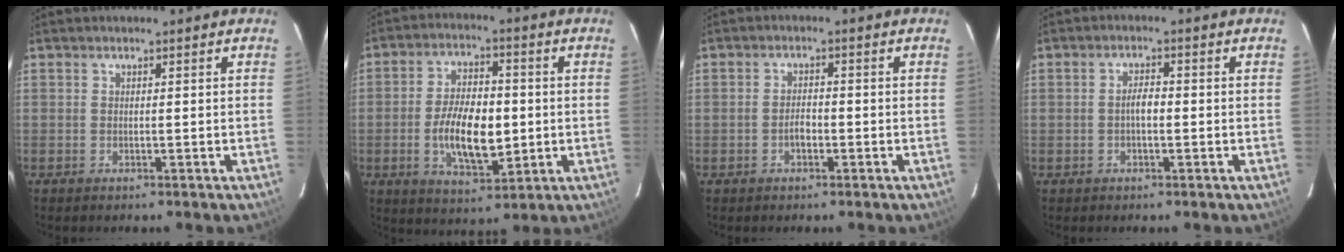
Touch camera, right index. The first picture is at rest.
{"total": 11.4, "force": [-1.6, 5.3, 10.0], "torque": [-0.191, -0.002, -0.022]}
{"total": 2.0, "force": [-1.0, 1.1, 1.3], "torque": [-0.026, 0.004, -0.018]}
{"total": 2.1, "force": [-0.4, 0.8, 1.9], "torque": [-0.038, 0.008, -0.009]}